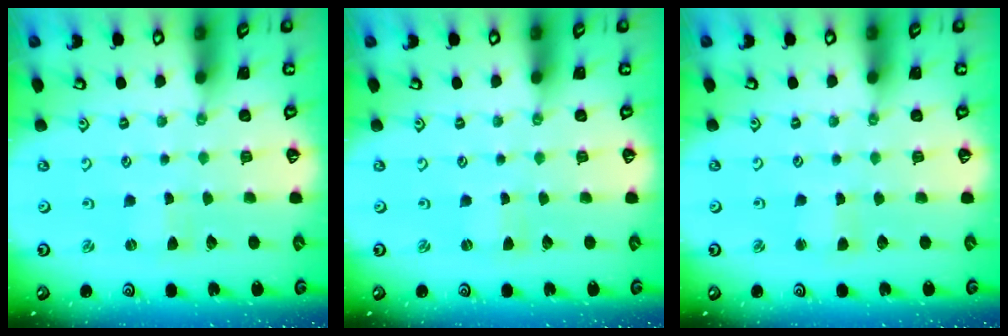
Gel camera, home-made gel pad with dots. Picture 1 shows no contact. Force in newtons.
{"total": 0.0}
{"total": 2.8, "press": 2.8, "slide": 0.2}